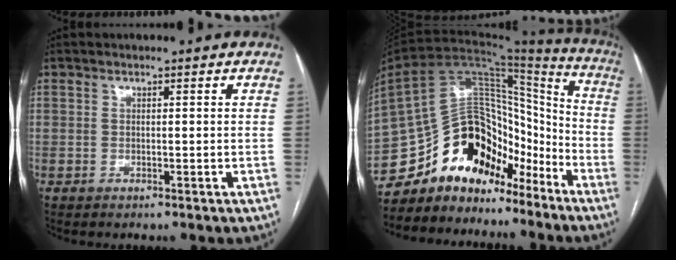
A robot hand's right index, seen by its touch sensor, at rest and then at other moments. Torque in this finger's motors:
{"motor_torque": [0.69, -0.75, 0.13, -0.03]}